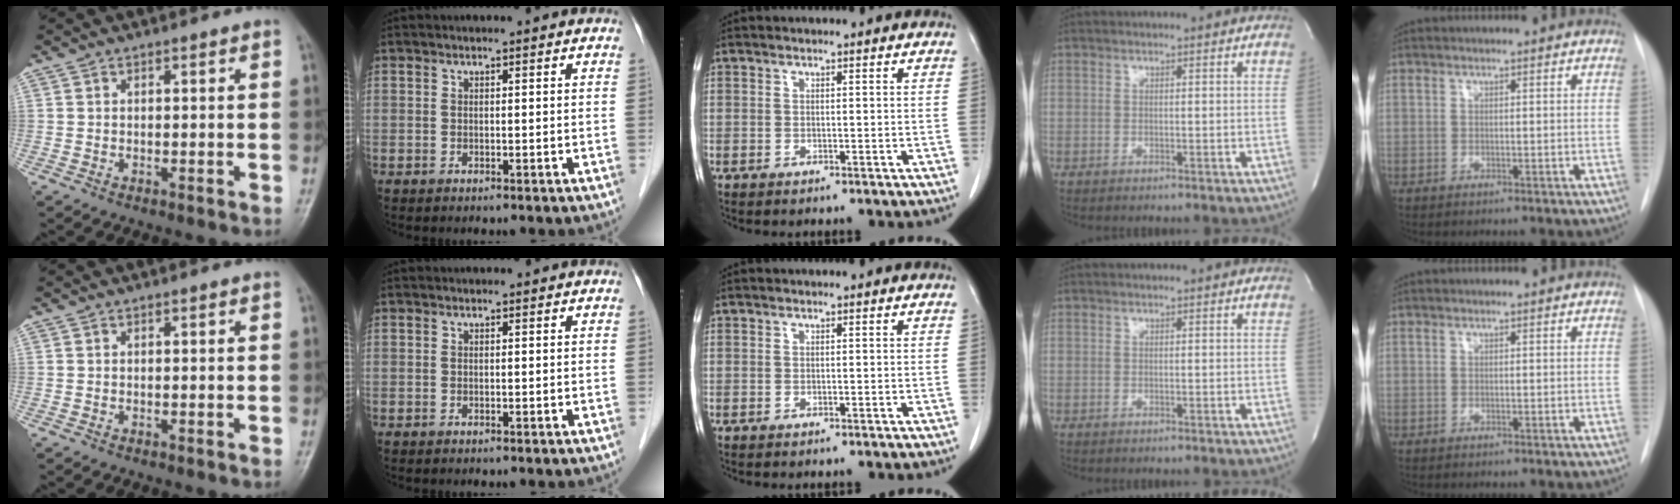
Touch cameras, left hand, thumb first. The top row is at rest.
{}